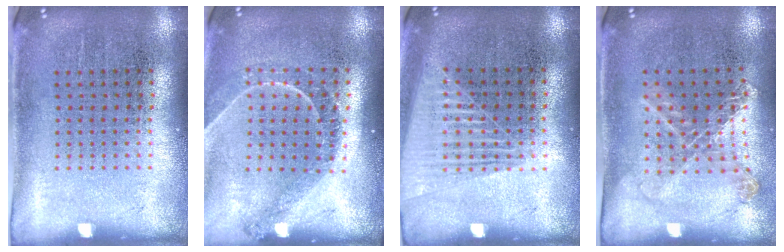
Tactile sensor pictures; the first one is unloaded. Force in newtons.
{"total": 1.3, "press": 1.2, "slide": 0.2}
{"total": 1.5, "press": 1.5, "slide": 0.4}
{"total": 1.2, "press": 1.1, "slide": 0.2}